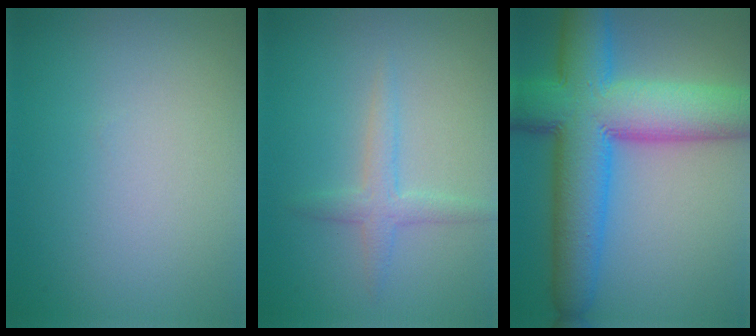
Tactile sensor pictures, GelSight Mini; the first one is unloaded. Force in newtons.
{"total": 2.1, "press": 2.1, "slide": 0.1}
{"total": 13.3, "press": 13.3, "slide": 0.2}